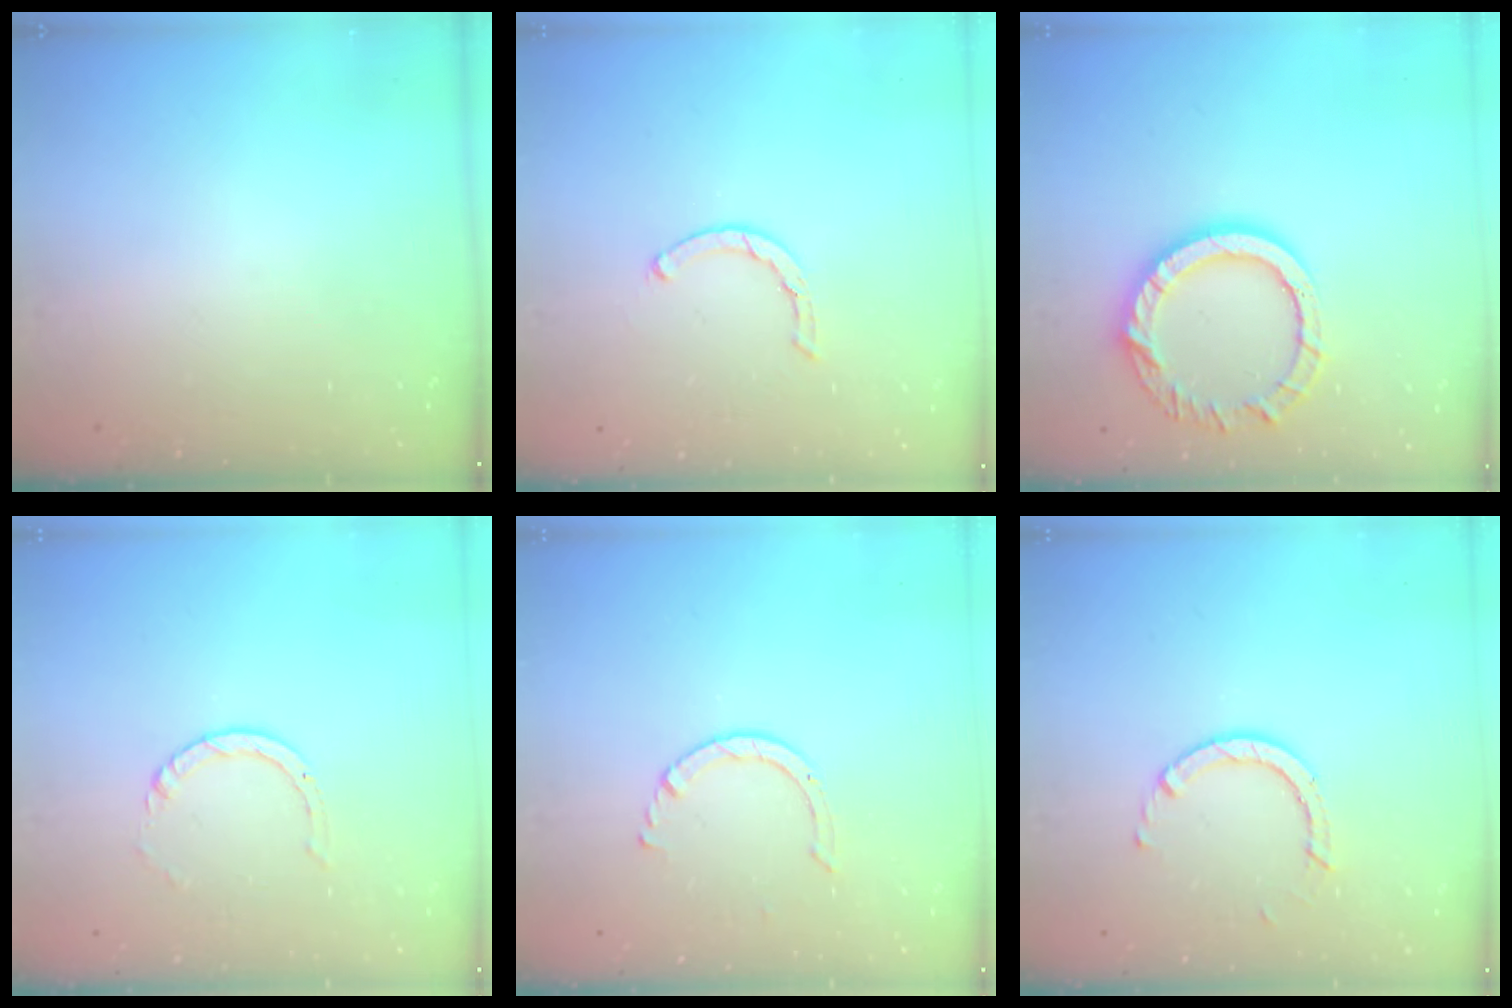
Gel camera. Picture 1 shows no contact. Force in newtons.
{"total": 2.0, "press": 2.0, "slide": 0.2}
{"total": 13.3, "press": 13.3, "slide": 1.3}
{"total": 3.8, "press": 3.7, "slide": 0.3}
{"total": 4.4, "press": 4.3, "slide": 0.4}
{"total": 3.1, "press": 3.1, "slide": 0.1}